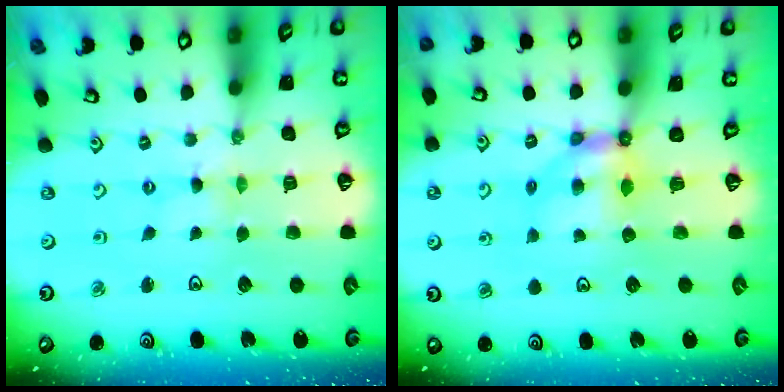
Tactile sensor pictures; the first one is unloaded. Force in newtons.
{"total": 6.2, "press": 6.1, "slide": 0.7}